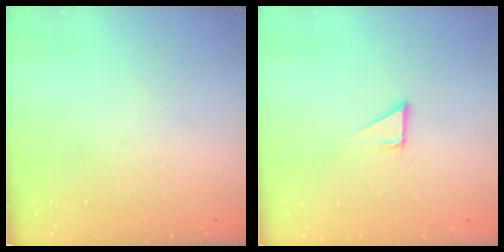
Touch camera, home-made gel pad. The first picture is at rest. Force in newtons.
{"total": 2.1, "press": 2.1, "slide": 0.1}